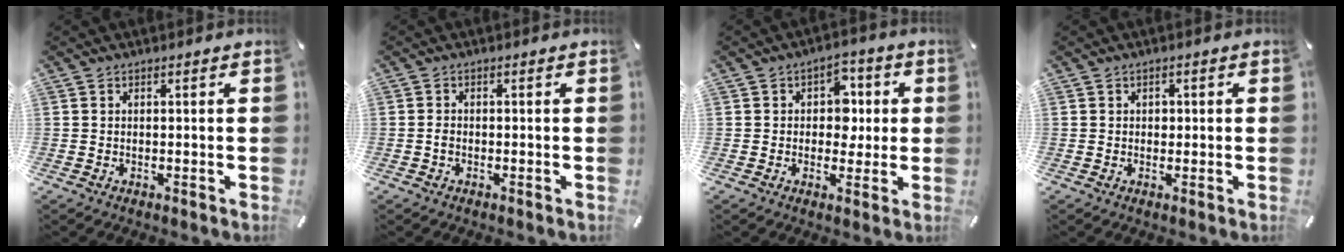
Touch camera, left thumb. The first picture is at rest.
{"total": 1.1, "force": [-0.5, 0.6, 0.7], "torque": [-0.014, -0.001, -0.009]}
{"total": 7.3, "force": [0.4, 5.9, 4.3], "torque": [-0.052, 0.004, 0.002]}
{"total": 1.2, "force": [0.0, 1.1, 0.5], "torque": [-0.003, 0.002, -0.003]}